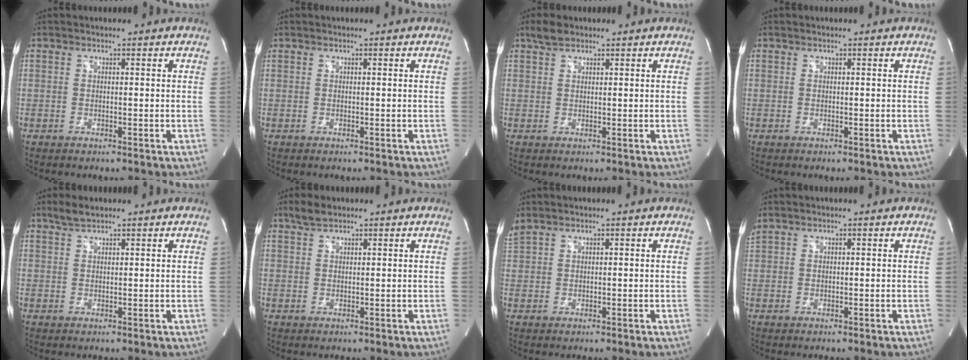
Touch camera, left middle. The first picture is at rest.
{"total": 0.0}
{"total": 2.5, "force": [2.0, 1.0, 1.1], "torque": [-0.029, 0.008, 0.040]}
{"total": 0.0}
{"total": 2.5, "force": [2.1, 0.5, 1.1], "torque": [-0.030, 0.007, 0.045]}
{"total": 2.7, "force": [2.2, 0.8, 1.2], "torque": [-0.034, 0.007, 0.045]}
{"total": 2.3, "force": [2.1, 0.5, 0.8], "torque": [-0.035, 0.026, 0.055]}
{"total": 1.6, "force": [1.4, 0.4, 0.5], "torque": [-0.029, 0.024, 0.037]}